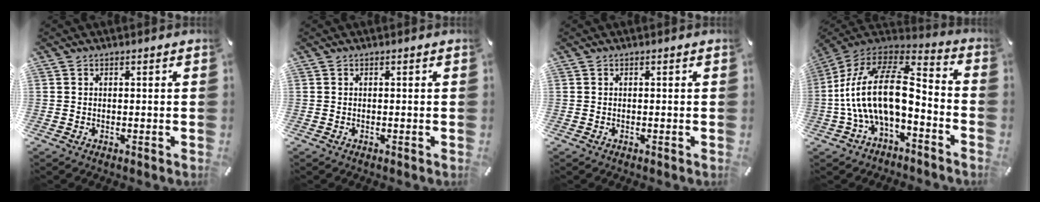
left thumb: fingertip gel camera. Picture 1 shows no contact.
{"total": 0.0}
{"total": 0.0}
{"total": 21.5, "force": [-2.3, 11.7, 17.9], "torque": [-0.373, 0.020, -0.036]}